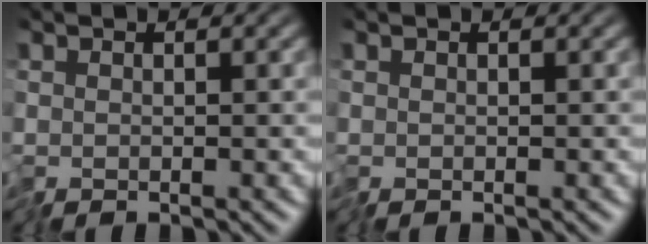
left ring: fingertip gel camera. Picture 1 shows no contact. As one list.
[{"total": 0.0}]